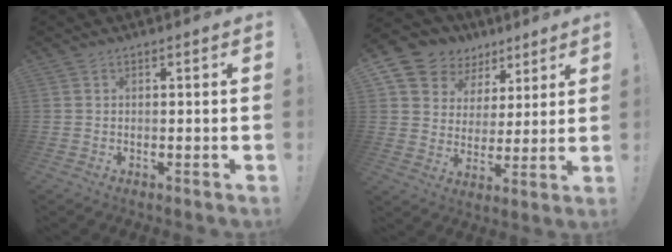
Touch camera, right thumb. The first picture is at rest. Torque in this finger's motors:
{"motor_torque": [0.29, 1.30, 0.38, 0.37, 0.13]}